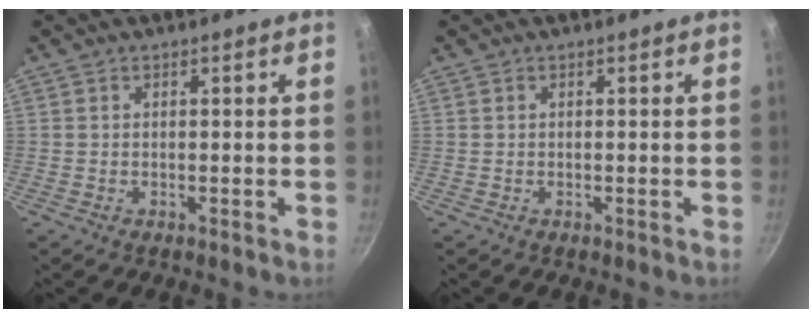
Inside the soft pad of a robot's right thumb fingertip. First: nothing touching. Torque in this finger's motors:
{"motor_torque": [0.00, 0.00, 0.00, 0.00, 0.00]}